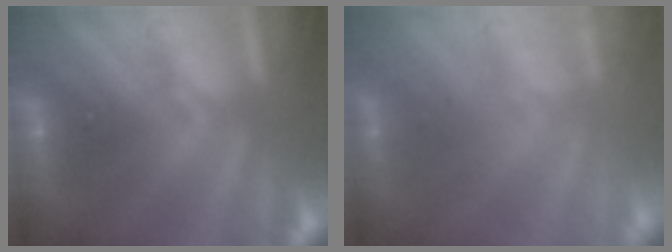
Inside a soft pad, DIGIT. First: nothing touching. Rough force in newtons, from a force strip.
{"total": 2.0}